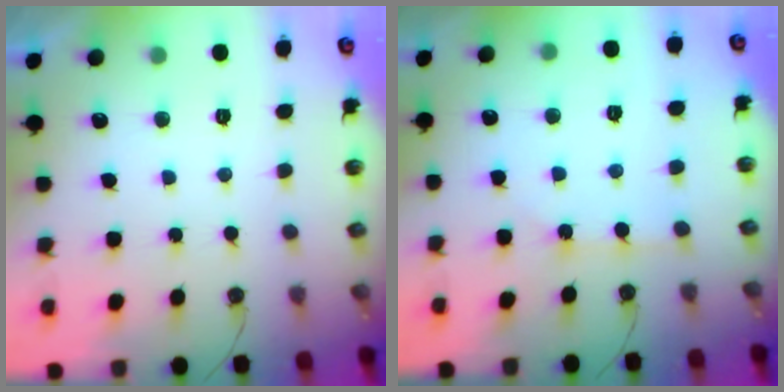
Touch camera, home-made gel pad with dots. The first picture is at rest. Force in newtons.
{"total": 2.9, "press": 2.9, "slide": 0.4}